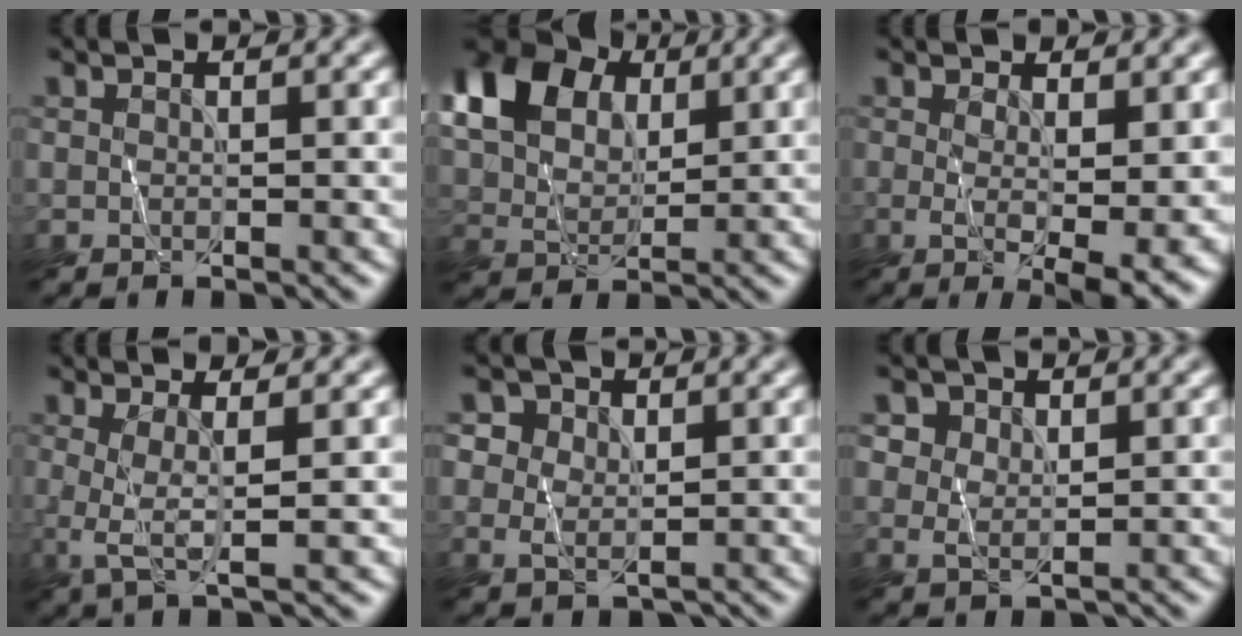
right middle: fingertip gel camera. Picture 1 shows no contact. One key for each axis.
{"total": 12.9, "fx": 5.2, "fy": 8.7, "fz": 8.0, "tx": -0.180, "ty": 0.040, "tz": 0.084}
{"total": 5.3, "fx": -0.1, "fy": 1.3, "fz": 5.2, "tx": -0.079, "ty": -0.015, "tz": 0.006}
{"total": 2.8, "fx": 0.3, "fy": 0.5, "fz": 2.7, "tx": -0.054, "ty": -0.003, "tz": 0.003}
{"total": 3.7, "fx": 1.1, "fy": 3.3, "fz": 1.5, "tx": -0.019, "ty": 0.001, "tz": 0.006}
{"total": 2.7, "fx": 1.2, "fy": 2.1, "fz": 1.0, "tx": -0.027, "ty": -0.001, "tz": 0.026}